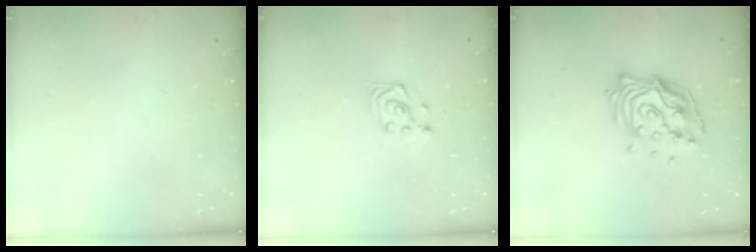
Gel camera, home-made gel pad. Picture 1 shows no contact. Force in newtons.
{"total": 3.0, "press": 2.8, "slide": 1.0}
{"total": 14.9, "press": 14.8, "slide": 1.4}